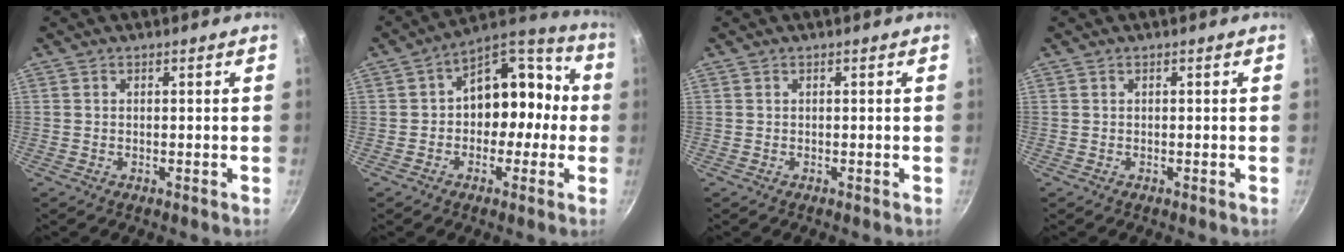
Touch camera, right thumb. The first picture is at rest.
{"total": 14.7, "force": [0.1, 9.4, 11.3], "torque": [-0.106, 0.048, -0.013]}
{"total": 0.0}
{"total": 0.0}